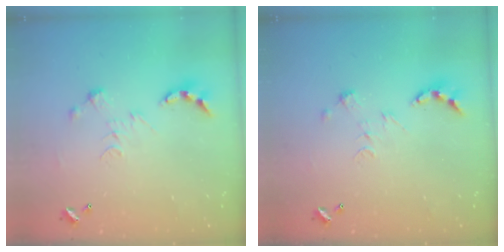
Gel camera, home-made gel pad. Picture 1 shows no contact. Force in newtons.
{"total": 0.0}